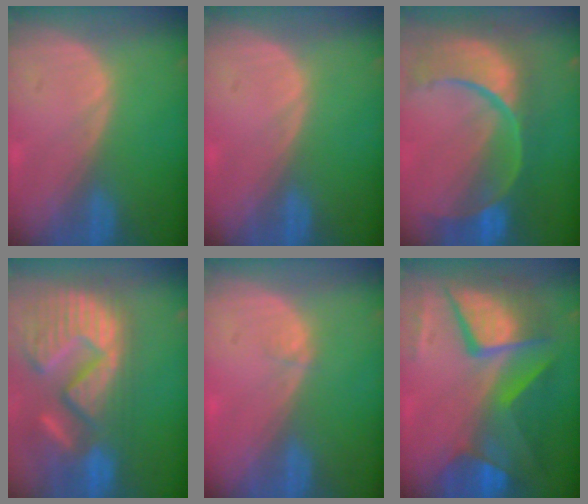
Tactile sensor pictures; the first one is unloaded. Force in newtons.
{"total": 0.0}
{"total": 13.3, "press": 10.7, "slide": 7.9}
{"total": 15.4, "press": 12.7, "slide": 8.7}
{"total": 0.5, "press": 0.5, "slide": 0.2}
{"total": 11.8, "press": 11.7, "slide": 1.2}